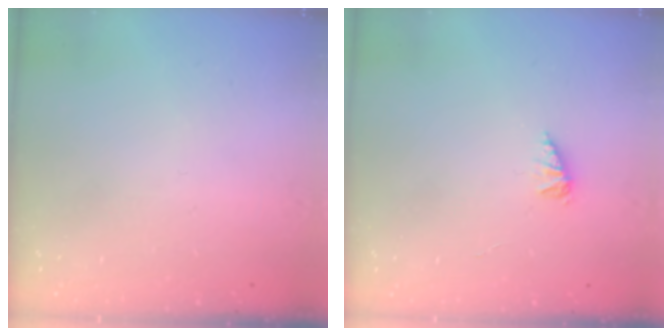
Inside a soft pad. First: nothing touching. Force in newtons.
{"total": 2.1, "press": 2.1, "slide": 0.3}